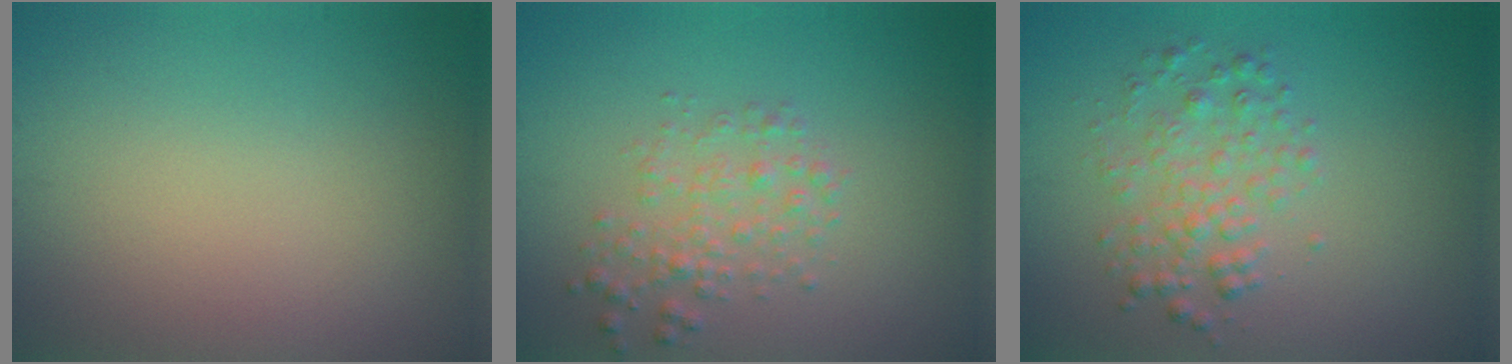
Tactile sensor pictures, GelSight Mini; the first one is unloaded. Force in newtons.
{"total": 2.3, "press": 2.3, "slide": 0.0}
{"total": 2.8, "press": 2.8, "slide": 0.0}